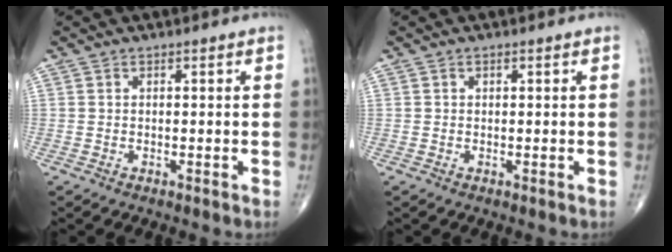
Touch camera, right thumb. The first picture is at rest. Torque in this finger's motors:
{"motor_torque": [-0.55, 0.10, 0.08, 0.20, 0.02]}